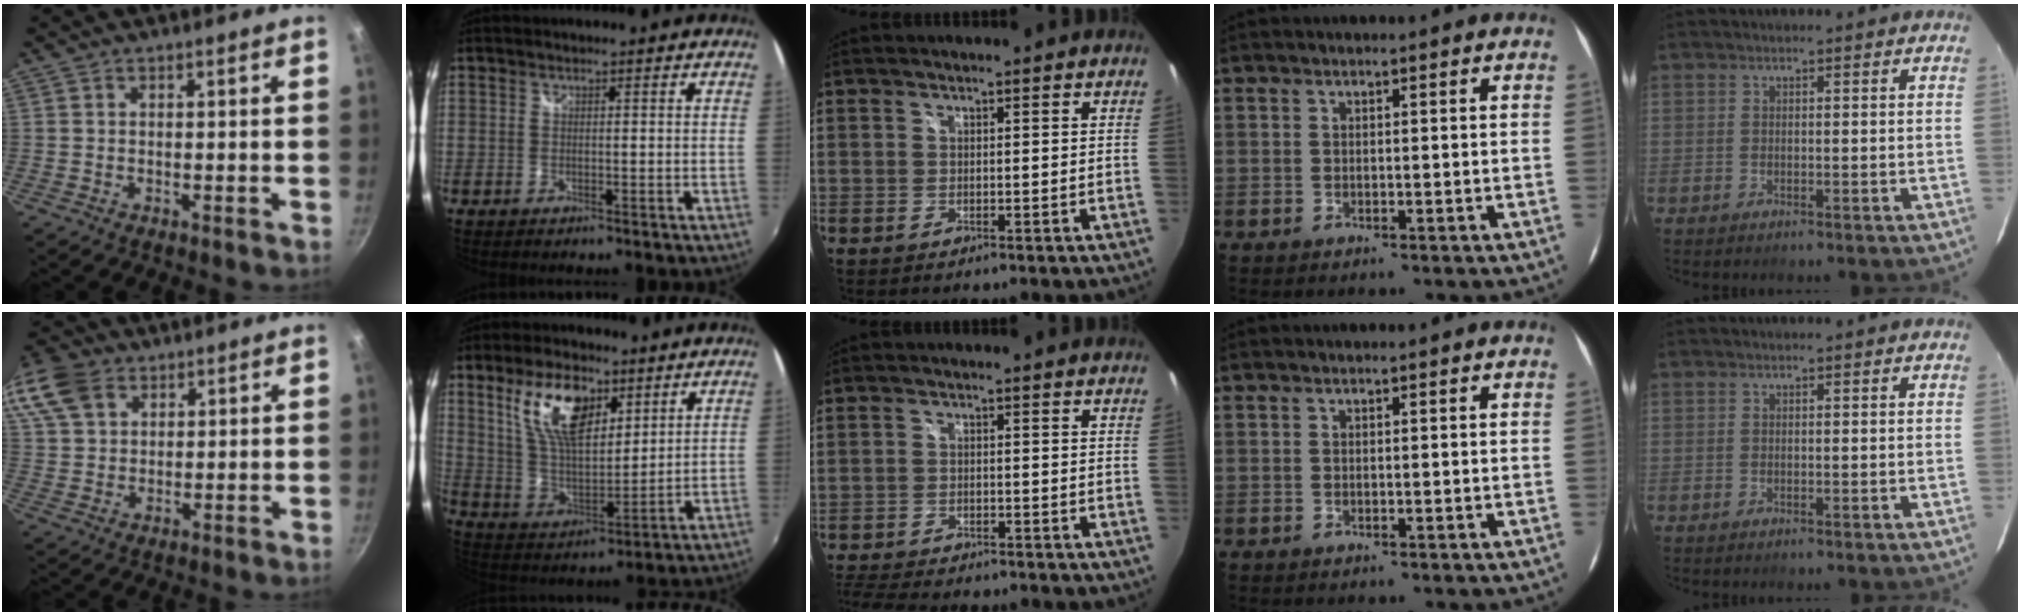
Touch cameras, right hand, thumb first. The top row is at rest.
{"thumb": {"total": 14.9, "force": [7.5, 10.4, 7.6], "torque": [-0.177, 0.017, 0.144]}, "index": {"total": 14.4, "force": [7.4, 6.9, 10.4], "torque": [-0.193, 0.013, 0.148]}, "middle": {"total": 10.7, "force": [-9.5, 2.4, 4.2], "torque": [-0.109, -0.019, -0.156]}}